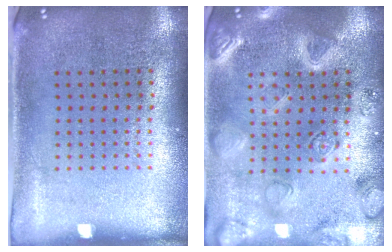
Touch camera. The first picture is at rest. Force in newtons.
{"total": 3.0, "press": 2.9, "slide": 0.8}